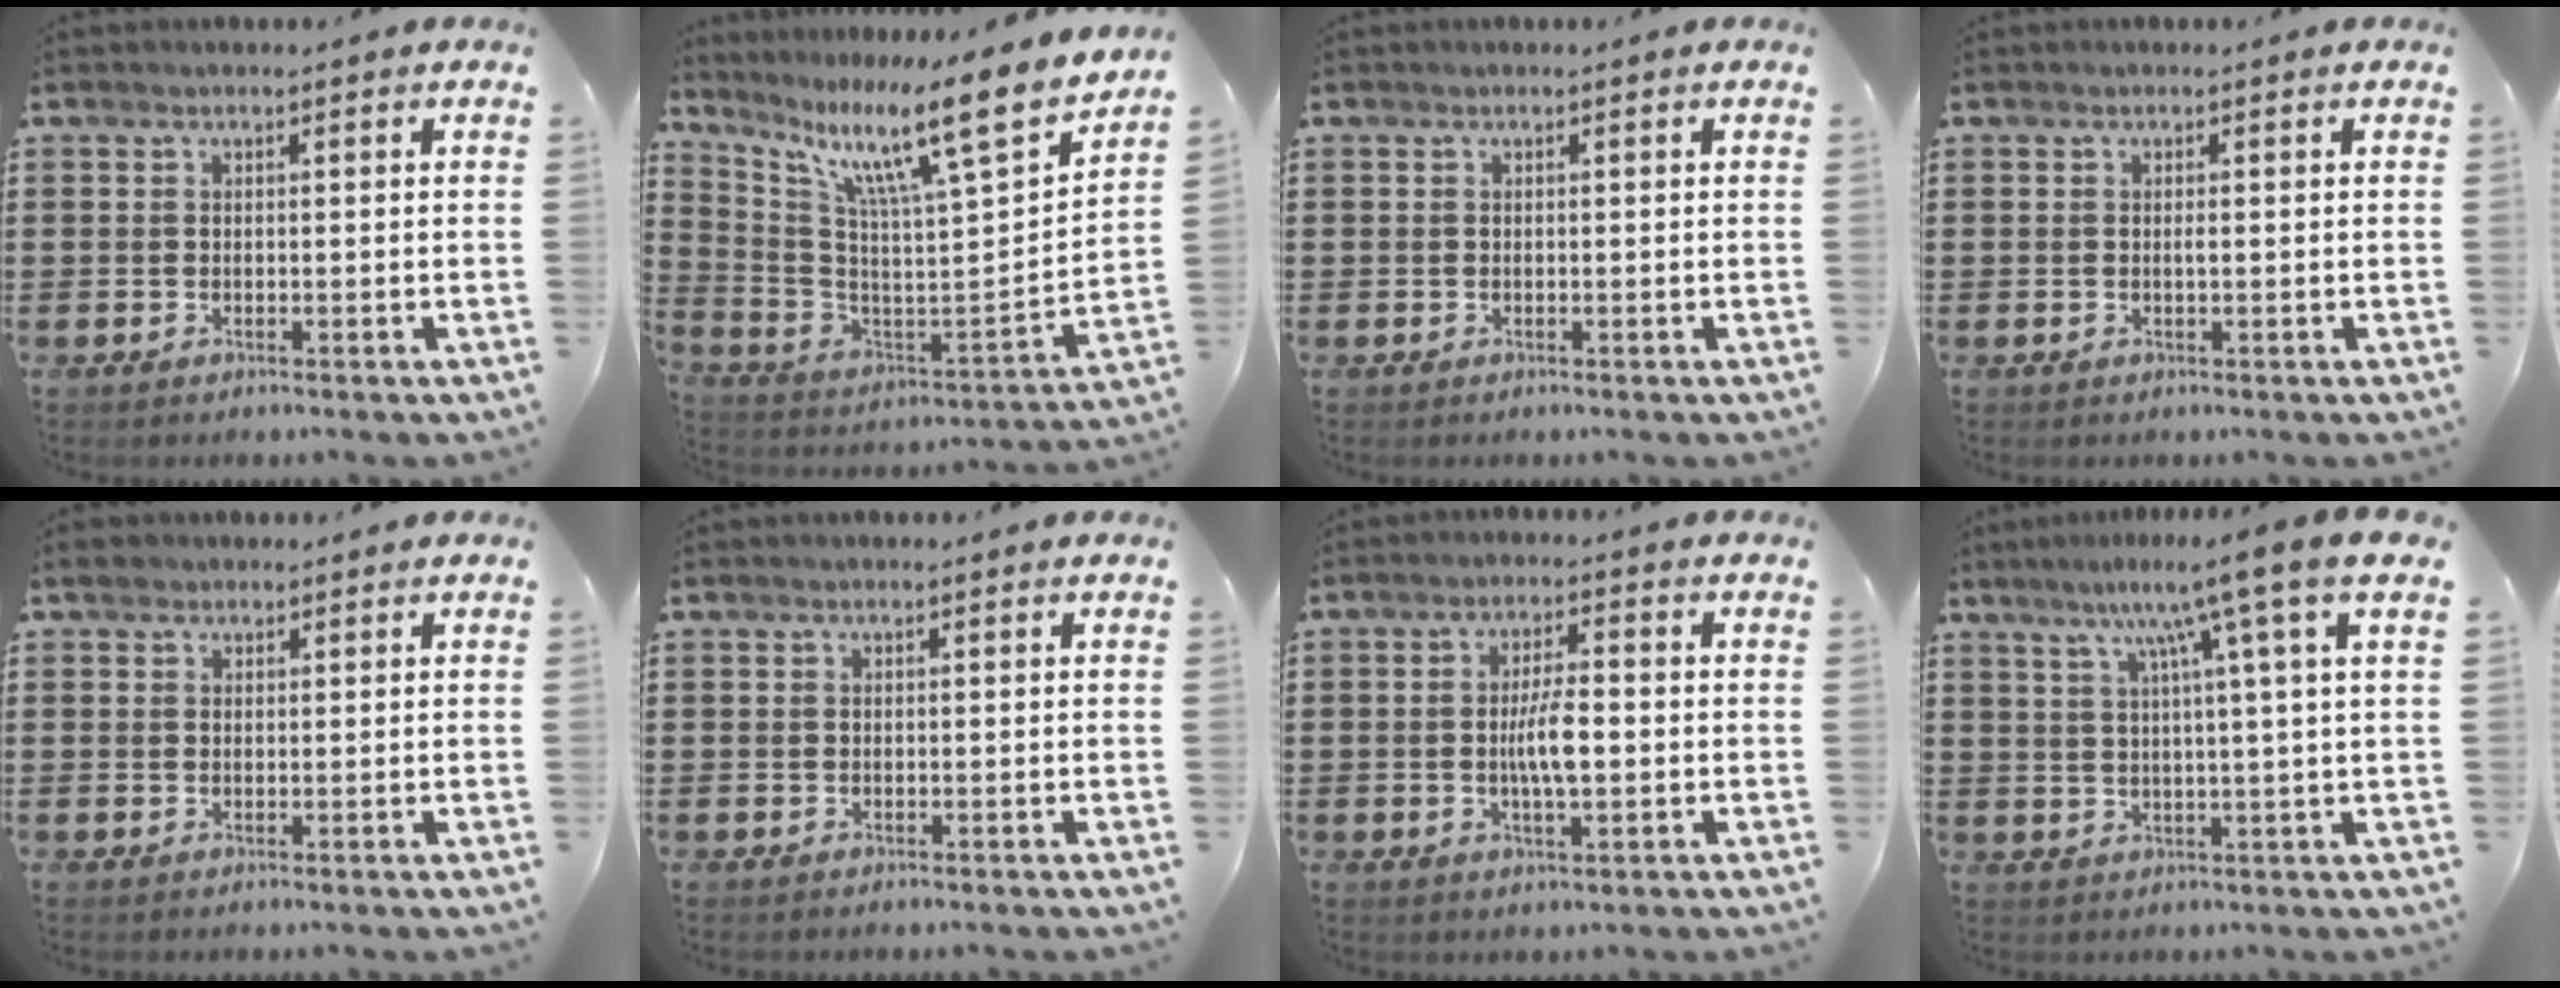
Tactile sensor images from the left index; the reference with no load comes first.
{"total": 12.3, "force": [8.9, 0.4, 8.5], "torque": [-0.164, -0.080, 0.130]}
{"total": 0.0}
{"total": 0.6, "force": [0.0, 0.1, 0.6], "torque": [-0.013, -0.004, 0.000]}
{"total": 1.1, "force": [0.8, 0.7, 0.3], "torque": [-0.009, 0.007, 0.015]}
{"total": 0.0}
{"total": 5.6, "force": [-0.5, 1.6, 5.3], "torque": [-0.094, 0.000, -0.016]}
{"total": 9.0, "force": [4.6, -1.8, 7.6], "torque": [-0.152, -0.011, 0.062]}